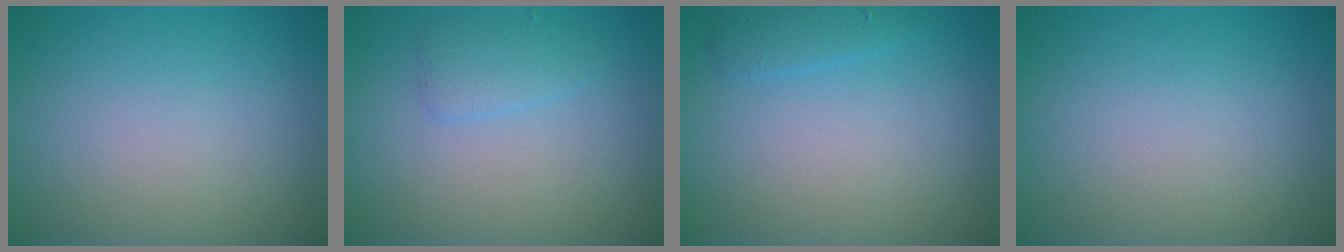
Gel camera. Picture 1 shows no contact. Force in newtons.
{"total": 1.7, "press": 1.7, "slide": 0.1}
{"total": 1.2, "press": 1.2, "slide": 0.1}
{"total": 0.0}